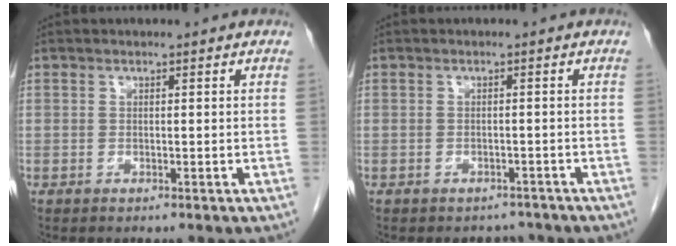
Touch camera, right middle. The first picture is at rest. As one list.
[{"total": 2.8, "force": [-2.4, 1.4, 0.0], "torque": [0.000, 0.003, -0.034]}]